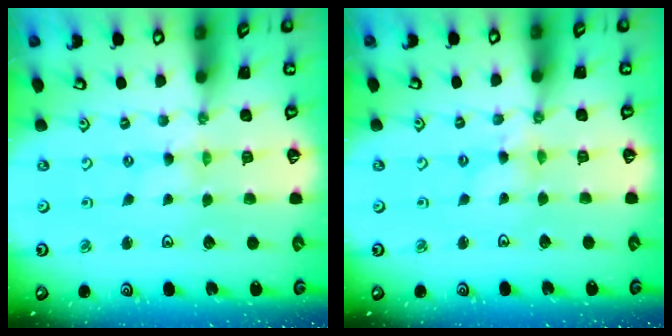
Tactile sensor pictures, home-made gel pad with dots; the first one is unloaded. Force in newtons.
{"total": 2.5, "press": 2.5, "slide": 0.2}